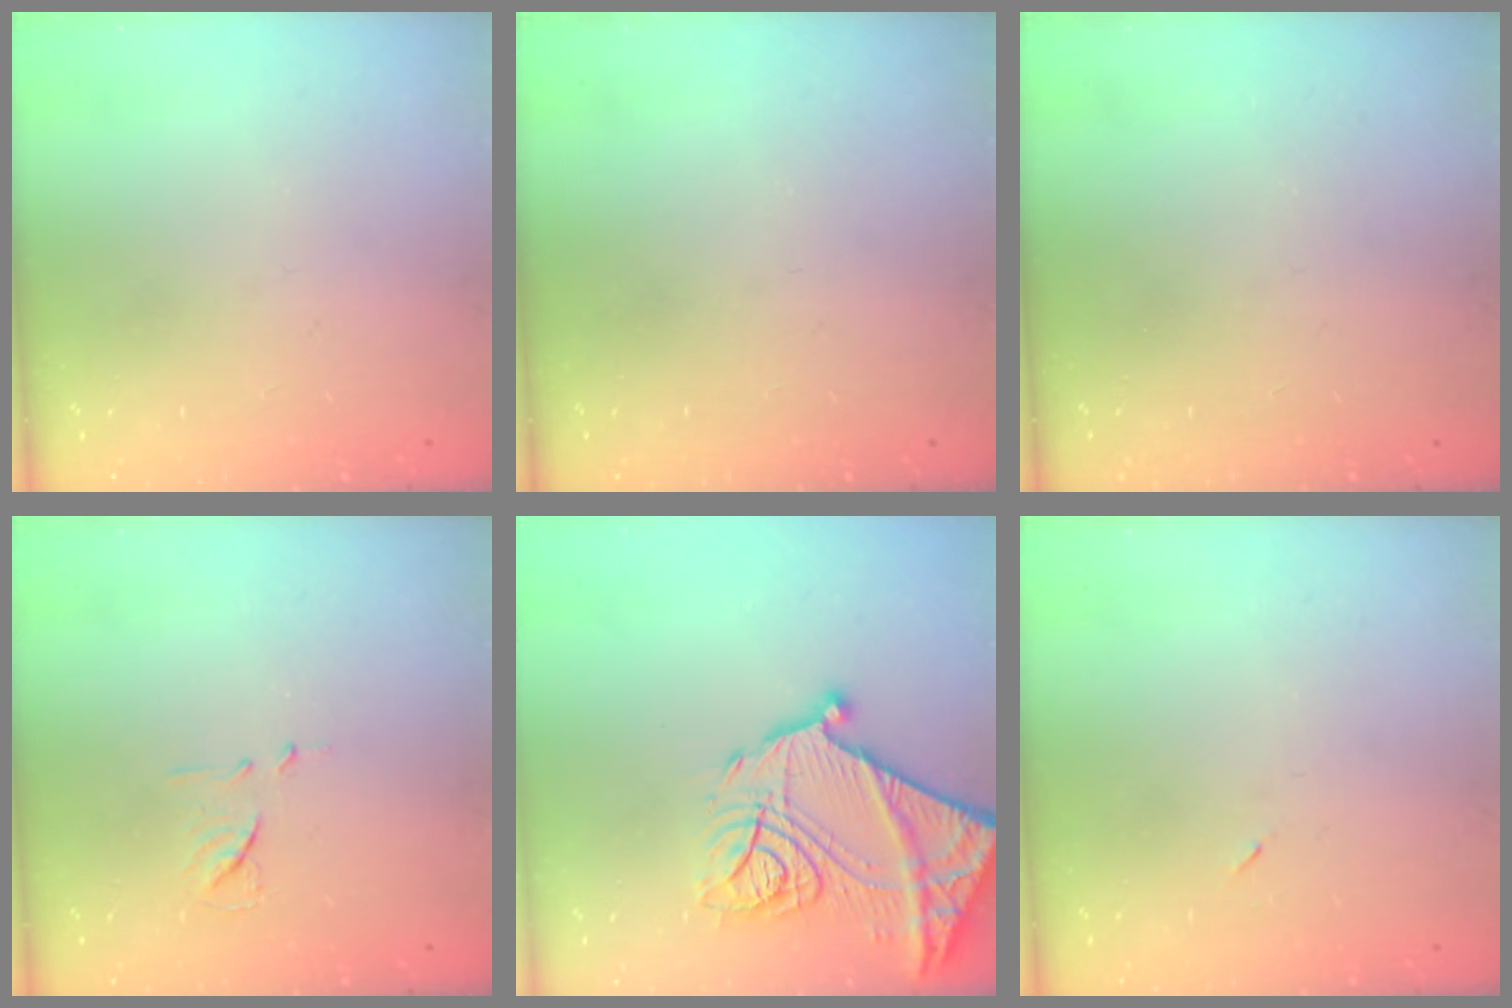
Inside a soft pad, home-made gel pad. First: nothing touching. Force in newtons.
{"total": 0.0}
{"total": 0.0}
{"total": 6.8, "press": 6.7, "slide": 0.6}
{"total": 25.4, "press": 25.3, "slide": 2.5}
{"total": 2.6, "press": 2.3, "slide": 1.2}